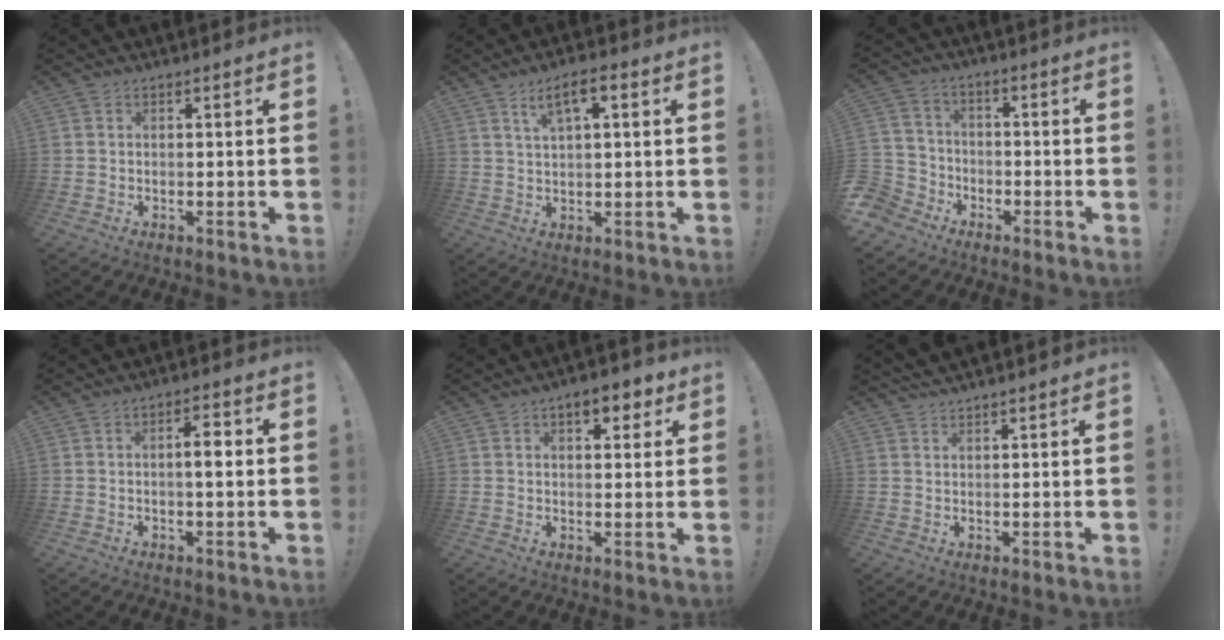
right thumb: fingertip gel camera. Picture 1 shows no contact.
{"total": 6.5, "force": [2.7, 2.2, 5.5], "torque": [-0.084, -0.004, 0.043]}
{"total": 7.3, "force": [-3.3, 6.4, 1.5], "torque": [-0.040, 0.020, -0.056]}
{"total": 4.6, "force": [0.3, 1.0, 4.5], "torque": [-0.070, 0.002, -0.002]}
{"total": 6.6, "force": [3.7, 3.3, 4.4], "torque": [-0.044, -0.012, 0.059]}
{"total": 2.4, "force": [2.3, -0.1, 0.6], "torque": [-0.014, -0.011, 0.043]}